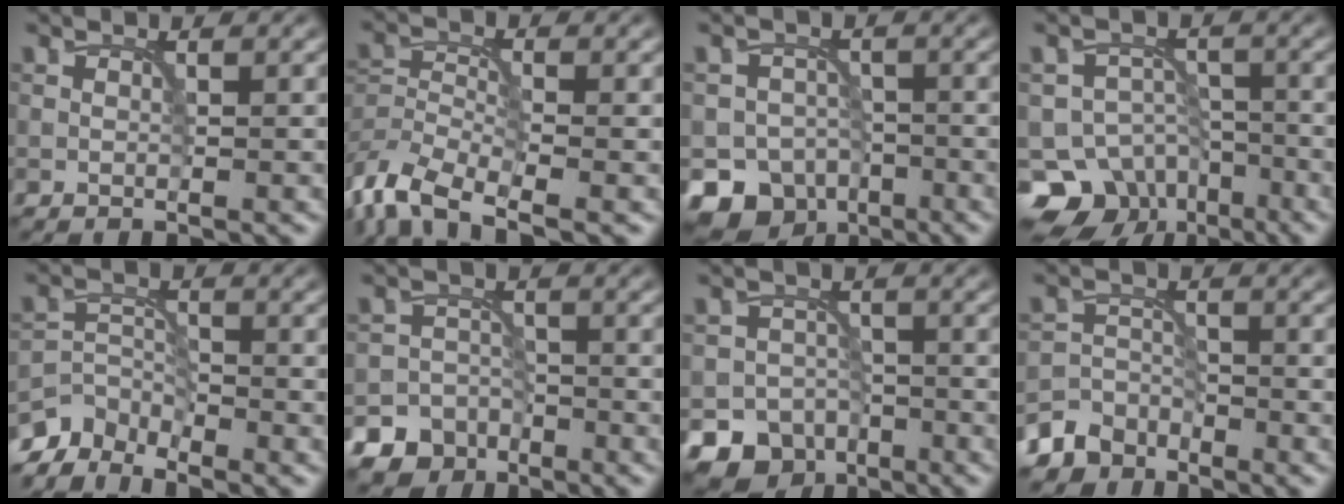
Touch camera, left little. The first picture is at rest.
{"total": 6.1, "force": [-4.5, 2.4, 3.3], "torque": [-0.066, -0.008, -0.098]}
{"total": 7.8, "force": [-5.2, 5.6, 1.8], "torque": [-0.010, -0.011, -0.081]}
{"total": 7.8, "force": [-4.8, 5.6, 2.3], "torque": [-0.017, -0.011, -0.078]}
{"total": 3.9, "force": [-3.7, 1.1, 0.5], "torque": [-0.007, -0.003, -0.082]}
{"total": 8.6, "force": [-6.1, 6.0, 0.7], "torque": [0.004, -0.024, -0.119]}
{"total": 7.7, "force": [-5.3, 5.3, 1.3], "torque": [-0.001, -0.012, -0.083]}
{"total": 4.8, "force": [-4.1, 2.5, 0.2], "torque": [0.012, -0.003, -0.074]}